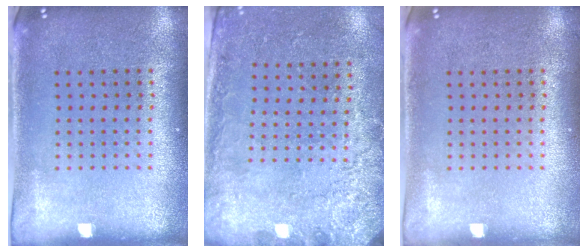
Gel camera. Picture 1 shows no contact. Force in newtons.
{"total": 2.7, "press": 2.2, "slide": 1.5}
{"total": 0.0}